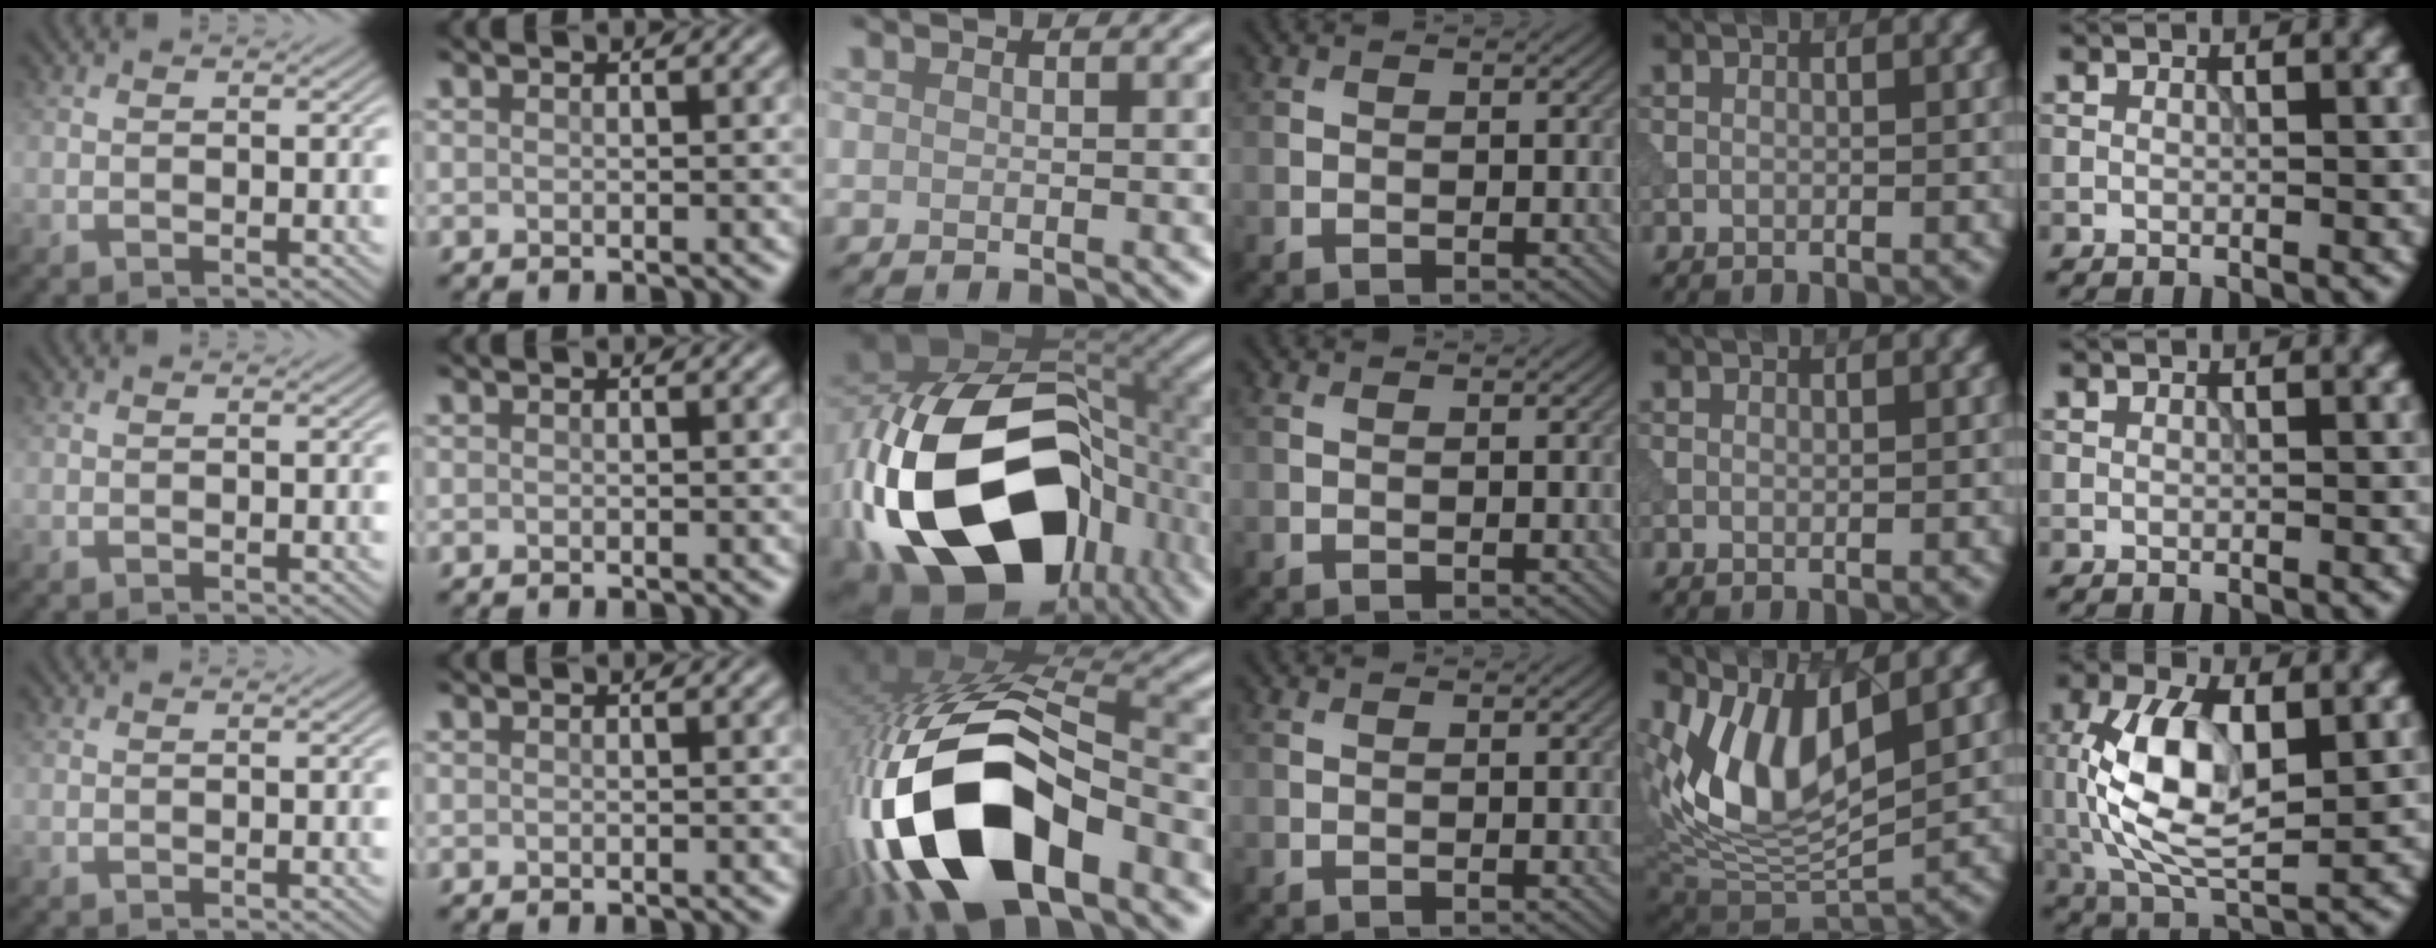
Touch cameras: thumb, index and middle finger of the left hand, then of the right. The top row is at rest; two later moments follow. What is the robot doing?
{"motion": "insert", "object": "power adapter"}